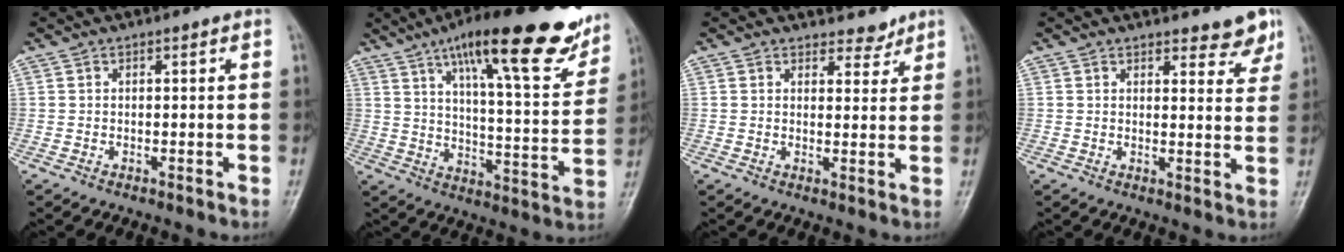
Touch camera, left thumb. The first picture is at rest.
{"total": 24.5, "force": [15.8, 5.7, 17.9], "torque": [-0.231, -0.052, 0.232]}
{"total": 3.1, "force": [2.7, 1.4, 0.2], "torque": [0.018, -0.021, 0.036]}
{"total": 5.4, "force": [4.6, 1.9, 2.1], "torque": [0.000, -0.030, 0.050]}